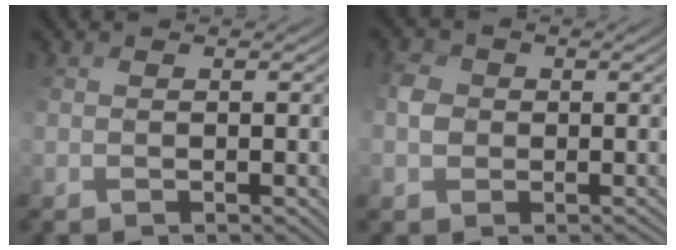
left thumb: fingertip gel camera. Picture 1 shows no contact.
{"total": 3.2, "force": [-0.4, 3.1, 0.6], "torque": [-0.024, 0.006, -0.013]}